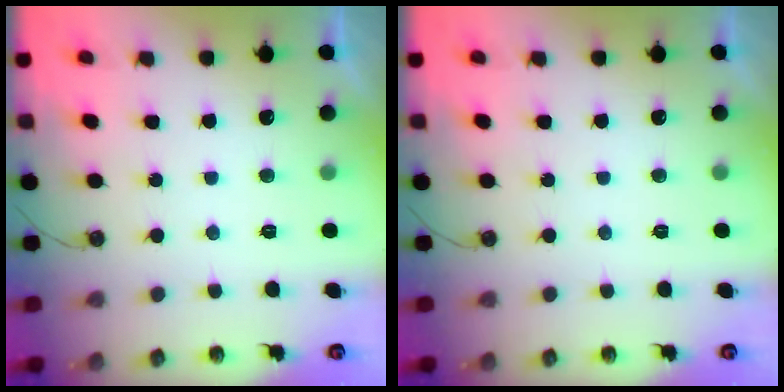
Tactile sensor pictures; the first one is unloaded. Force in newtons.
{"total": 0.0}